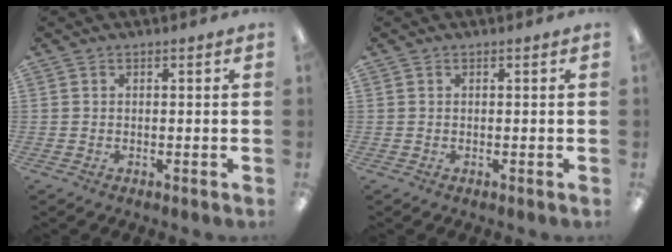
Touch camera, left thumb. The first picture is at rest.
{"total": 0.0}